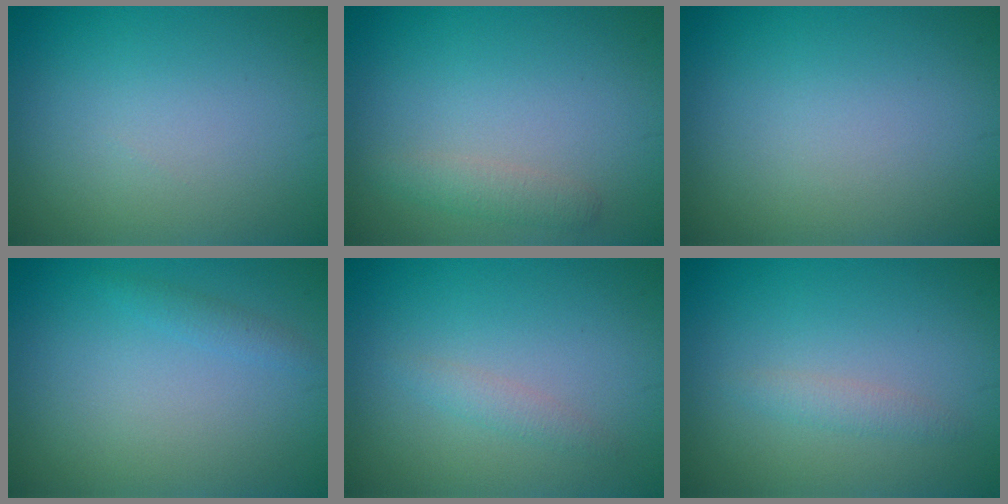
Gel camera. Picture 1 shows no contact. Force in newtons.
{"total": 1.5, "press": 1.5, "slide": 0.0}
{"total": 0.0}
{"total": 1.0, "press": 1.0, "slide": 0.1}
{"total": 1.2, "press": 1.2, "slide": 0.0}
{"total": 1.2, "press": 1.2, "slide": 0.0}